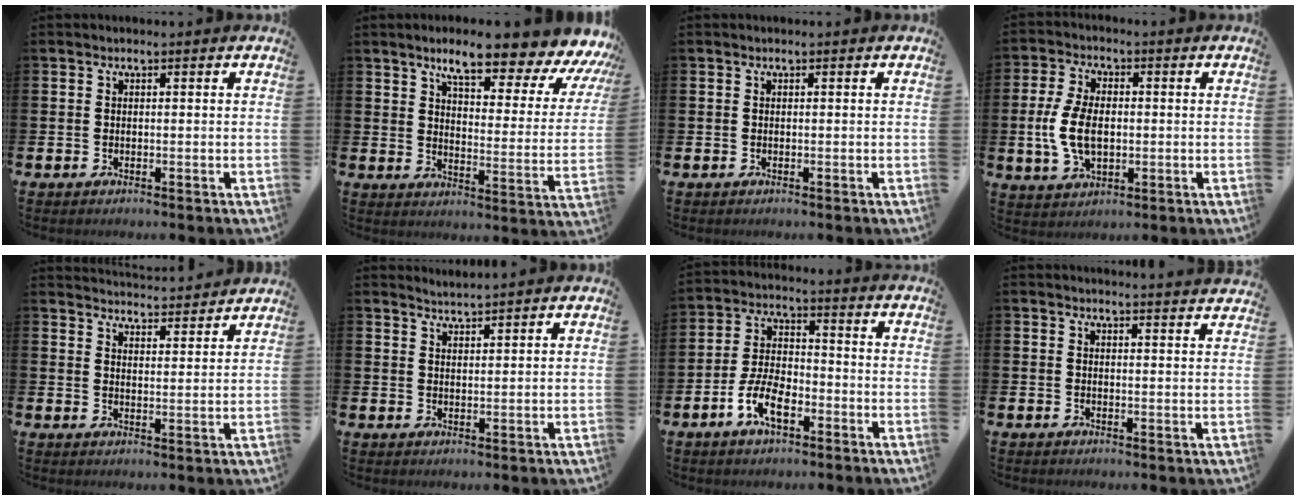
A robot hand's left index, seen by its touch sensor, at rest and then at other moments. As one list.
[{"total": 9.1, "force": [7.5, 1.8, 4.9], "torque": [-0.099, -0.053, 0.119]}, {"total": 0.0}, {"total": 7.4, "force": [-0.3, 4.5, 5.9], "torque": [-0.128, 0.005, -0.013]}, {"total": 4.2, "force": [4.2, 0.1, -0.3], "torque": [-0.006, -0.034, 0.074]}, {"total": 2.6, "force": [2.6, -0.2, -0.1], "torque": [-0.004, -0.011, 0.048]}, {"total": 7.1, "force": [-3.3, 3.3, 5.3], "torque": [-0.113, 0.001, -0.065]}, {"total": 2.2, "force": [2.2, -0.3, -0.3], "torque": [0.014, -0.019, 0.037]}]